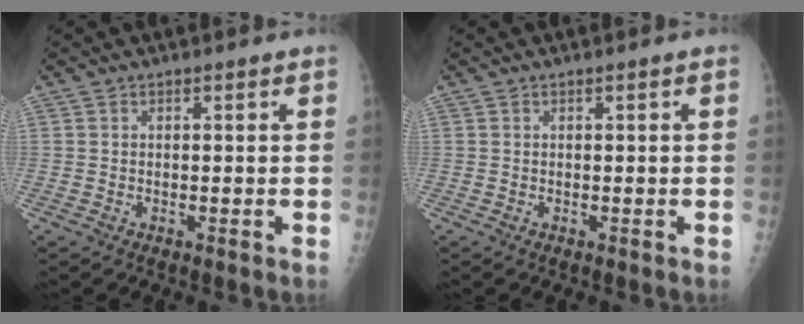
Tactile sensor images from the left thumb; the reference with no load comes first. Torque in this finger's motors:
{"motor_torque": [0.00, 0.00, -0.17, 0.14, 0.00]}